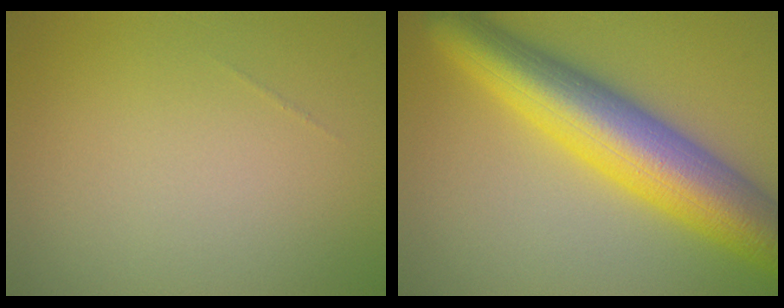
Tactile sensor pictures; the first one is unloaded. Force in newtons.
{"total": 11.0, "press": 11.0, "slide": 0.2}